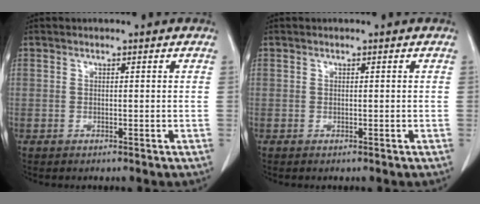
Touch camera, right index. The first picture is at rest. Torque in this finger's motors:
{"motor_torque": [0.04, -0.06, 0.04, 0.02]}